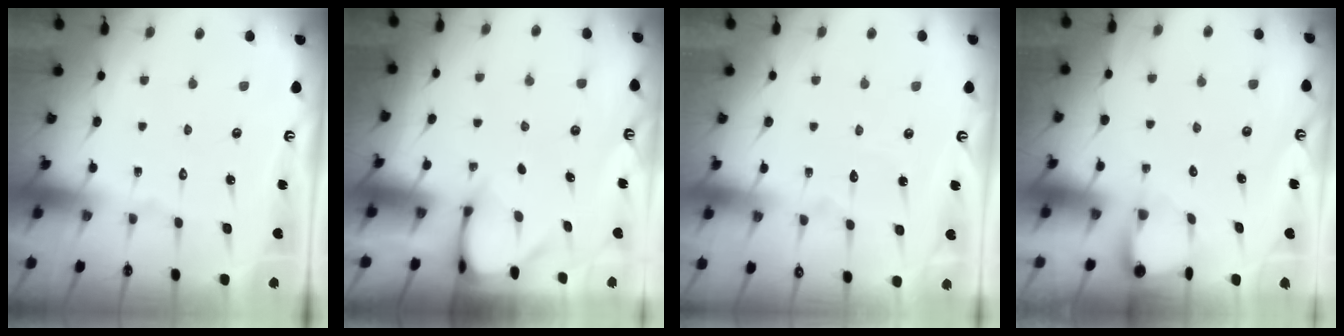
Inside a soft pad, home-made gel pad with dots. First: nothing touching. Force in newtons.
{"total": 3.3, "press": 3.2, "slide": 0.2}
{"total": 2.9, "press": 2.9, "slide": 0.3}
{"total": 2.8, "press": 2.8, "slide": 0.3}